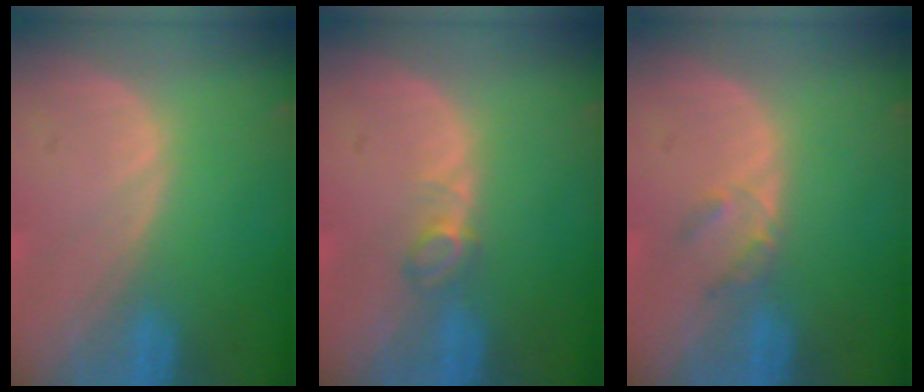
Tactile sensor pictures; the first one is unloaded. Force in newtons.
{"total": 2.1, "press": 2.1, "slide": 0.4}
{"total": 2.3, "press": 2.0, "slide": 1.1}